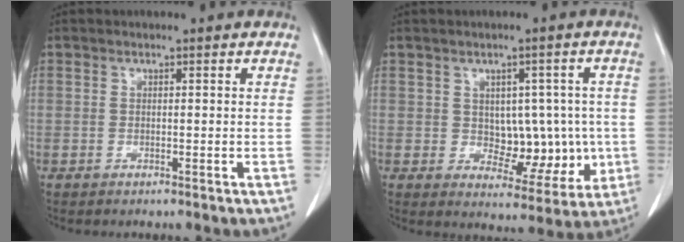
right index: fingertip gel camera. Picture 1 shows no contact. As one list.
[{"total": 8.4, "force": [-0.2, 5.4, 6.4], "torque": [-0.062, 0.014, 0.016]}]